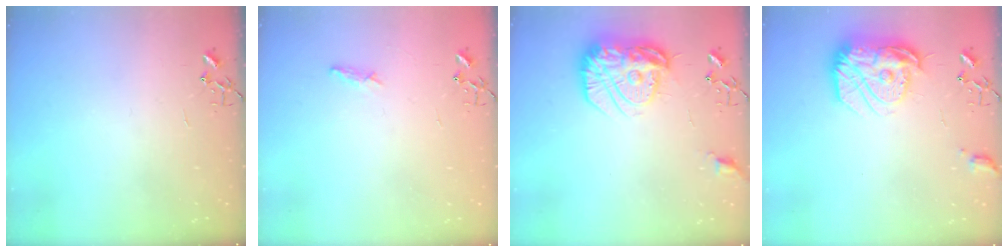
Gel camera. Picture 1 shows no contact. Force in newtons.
{"total": 5.9, "press": 5.8, "slide": 0.7}
{"total": 17.7, "press": 17.6, "slide": 1.4}
{"total": 17.7, "press": 17.6, "slide": 1.4}